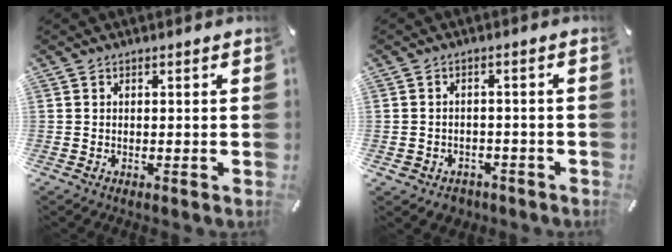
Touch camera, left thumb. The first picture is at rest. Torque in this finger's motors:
{"motor_torque": [-0.45, 0.47, -0.04, 0.10, 0.01]}